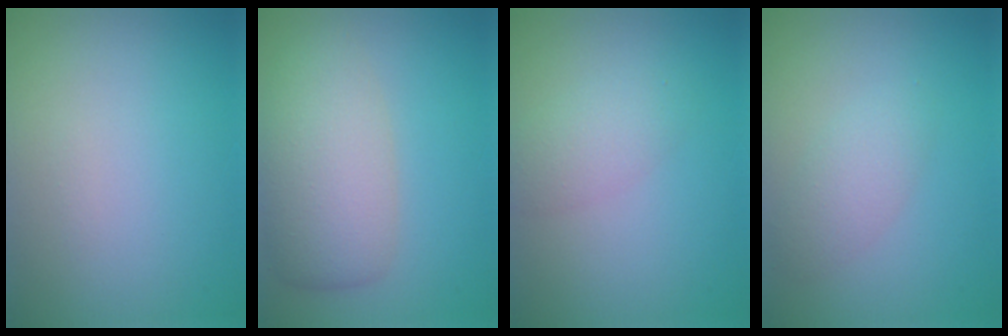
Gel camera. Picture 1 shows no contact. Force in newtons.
{"total": 5.6, "press": 5.6, "slide": 0.3}
{"total": 2.3, "press": 2.3, "slide": 0.1}
{"total": 2.1, "press": 2.1, "slide": 0.1}